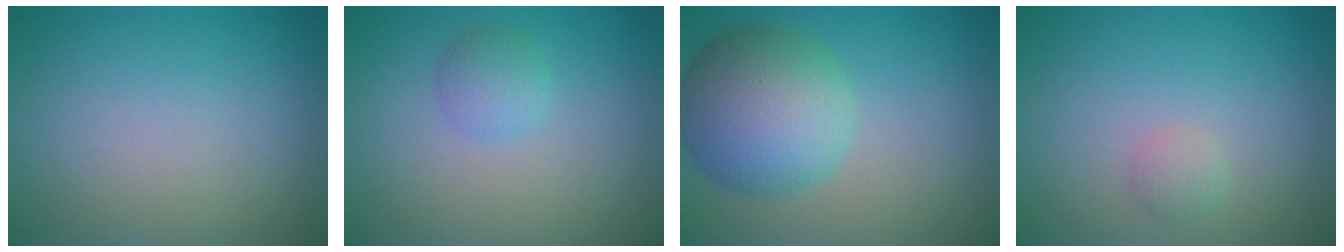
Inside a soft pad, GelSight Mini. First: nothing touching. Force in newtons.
{"total": 1.9, "press": 1.9, "slide": 0.0}
{"total": 8.4, "press": 8.4, "slide": 0.3}
{"total": 1.1, "press": 1.1, "slide": 0.1}